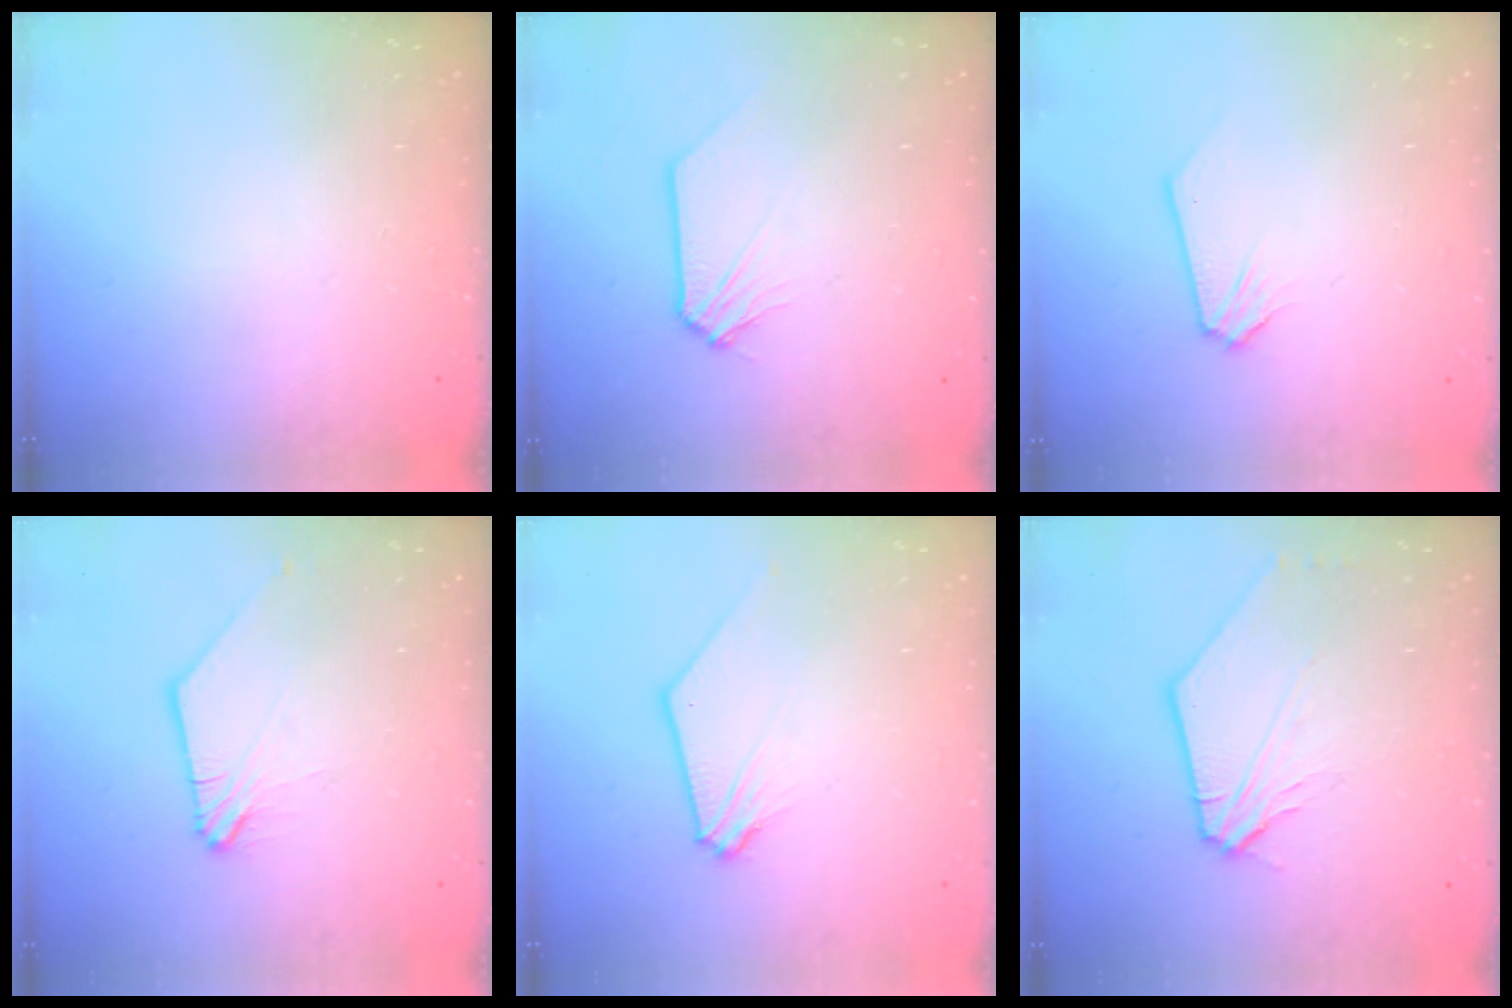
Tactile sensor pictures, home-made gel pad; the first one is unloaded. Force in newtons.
{"total": 1.1, "press": 1.1, "slide": 0.2}
{"total": 0.0}
{"total": 1.1, "press": 1.0, "slide": 0.3}
{"total": 1.8, "press": 1.8, "slide": 0.4}
{"total": 8.5, "press": 8.4, "slide": 1.5}